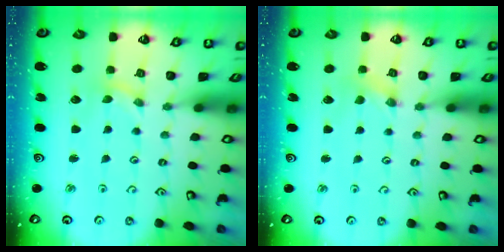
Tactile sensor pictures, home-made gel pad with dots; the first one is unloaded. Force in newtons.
{"total": 1.0, "press": 1.0, "slide": 0.2}